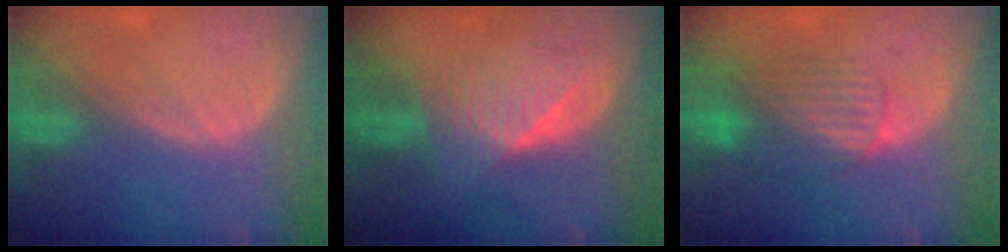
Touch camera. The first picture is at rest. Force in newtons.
{"total": 6.3, "press": 5.9, "slide": 2.3}
{"total": 8.2, "press": 7.3, "slide": 3.9}